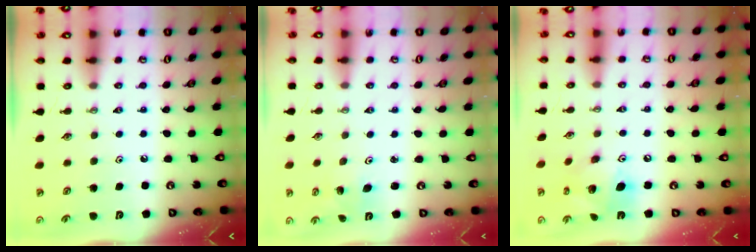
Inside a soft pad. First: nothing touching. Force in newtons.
{"total": 2.0, "press": 2.0, "slide": 0.1}
{"total": 13.5, "press": 13.4, "slide": 1.2}